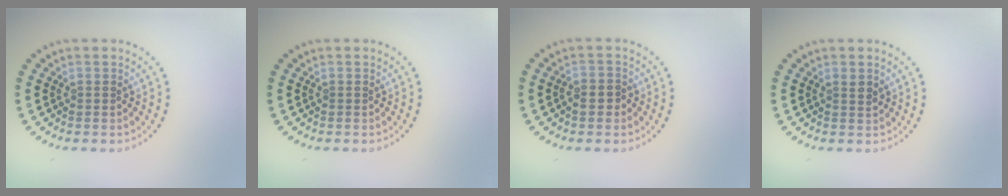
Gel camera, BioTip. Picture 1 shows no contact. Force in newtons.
{"total": 0.0}
{"total": 1.3, "press": 1.2, "slide": 0.5}
{"total": 0.9, "press": 0.8, "slide": 0.4}